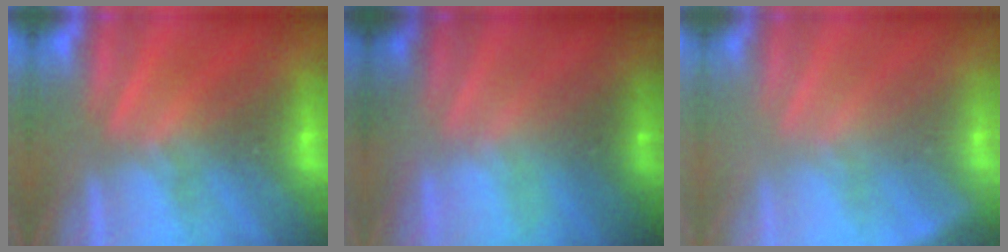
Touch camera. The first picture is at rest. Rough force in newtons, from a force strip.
{"total": 2.4}
{"total": 2.4}